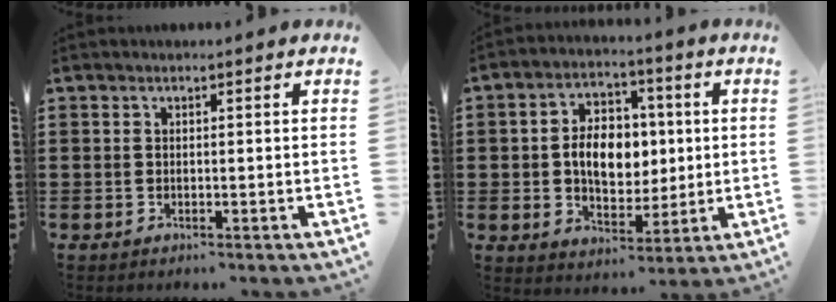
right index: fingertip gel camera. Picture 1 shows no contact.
{"total": 8.2, "force": [0.5, 5.8, 5.8], "torque": [-0.107, 0.010, 0.001]}